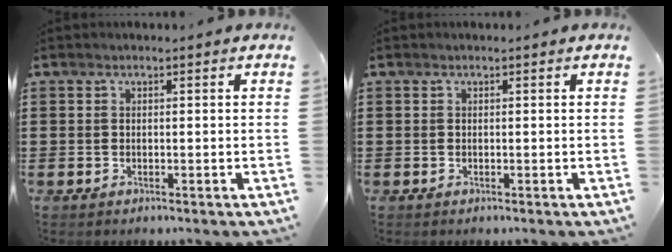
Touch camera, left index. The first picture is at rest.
{"total": 0.0}